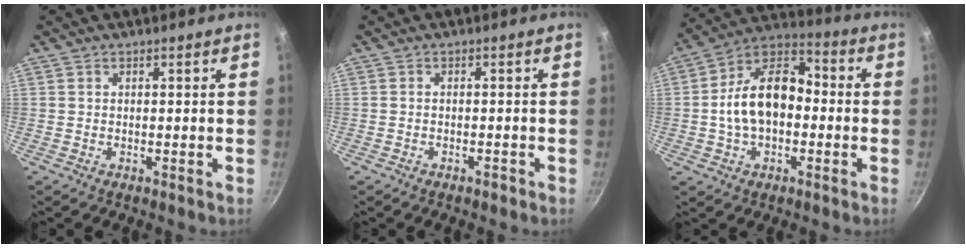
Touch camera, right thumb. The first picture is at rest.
{"total": 1.1, "force": [-0.9, 0.4, 0.6], "torque": [-0.012, 0.013, -0.010]}
{"total": 15.6, "force": [-1.1, 10.2, 11.8], "torque": [-0.173, 0.047, -0.037]}